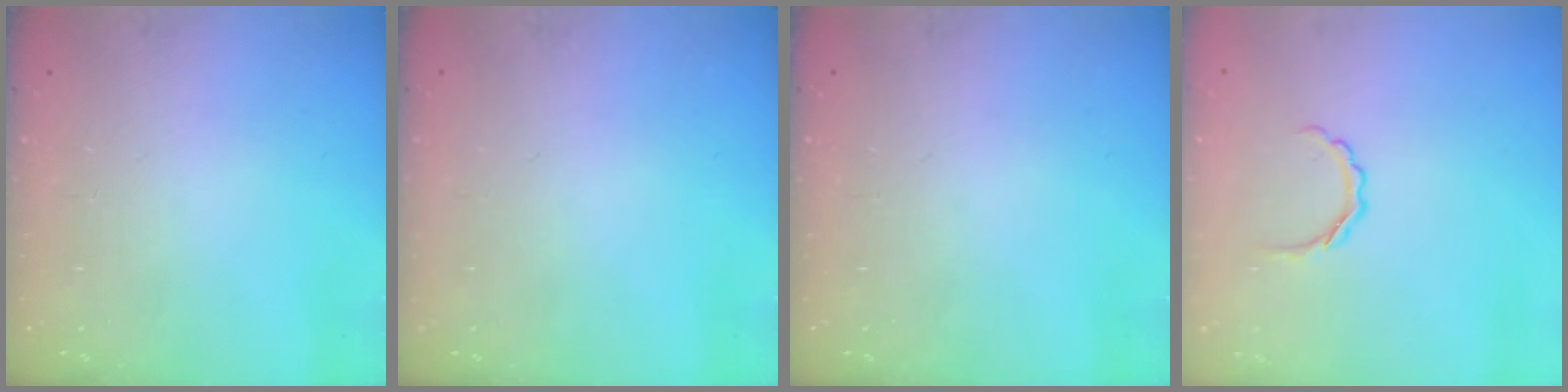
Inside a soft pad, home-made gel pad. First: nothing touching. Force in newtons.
{"total": 0.0}
{"total": 0.0}
{"total": 3.7, "press": 3.7, "slide": 0.7}